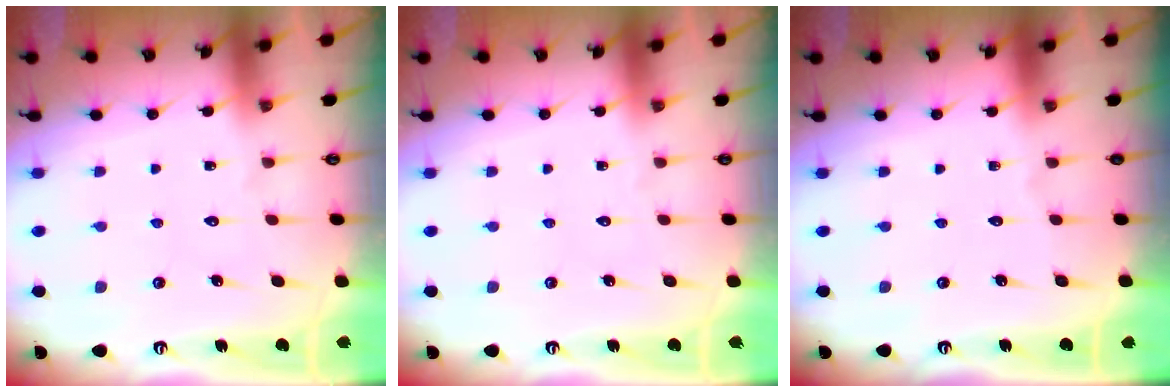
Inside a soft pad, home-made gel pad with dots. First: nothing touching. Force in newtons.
{"total": 0.0}
{"total": 0.0}